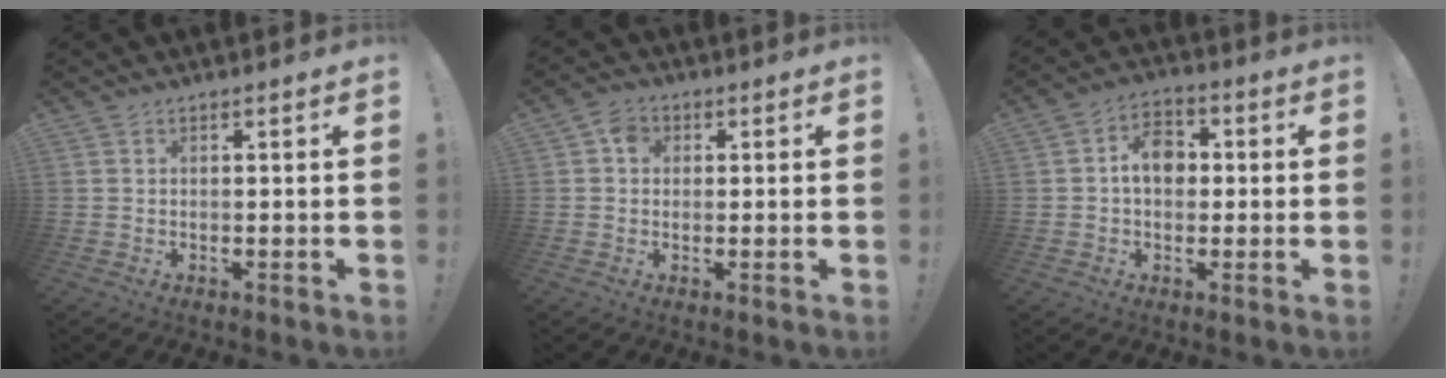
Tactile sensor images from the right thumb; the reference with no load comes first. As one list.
[{"total": 3.9, "force": [0.5, 3.1, 2.2], "torque": [-0.037, 0.010, 0.012]}, {"total": 8.7, "force": [0.6, 6.5, 5.9], "torque": [-0.081, 0.013, 0.012]}]